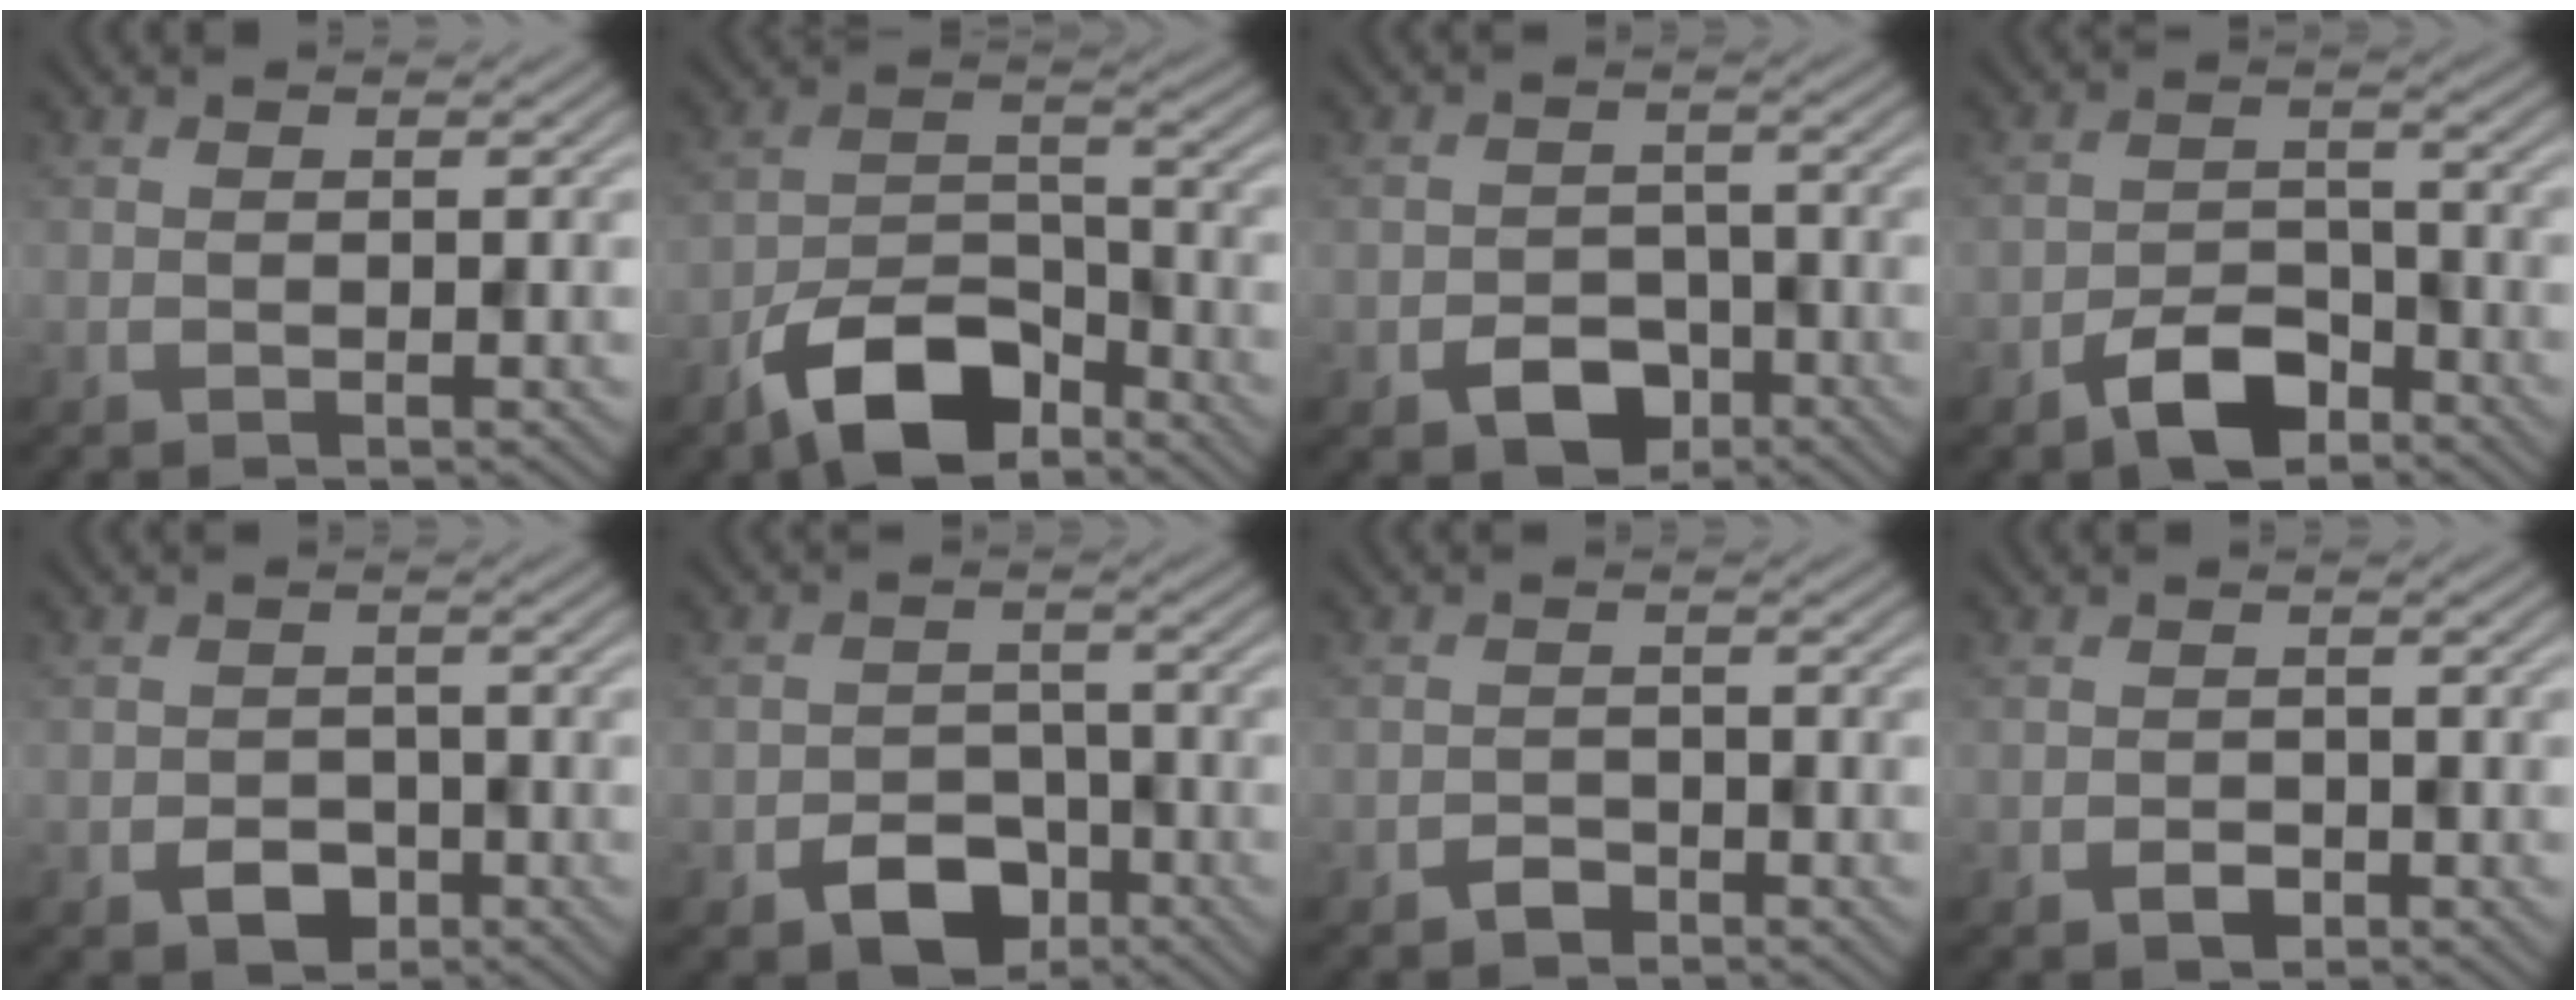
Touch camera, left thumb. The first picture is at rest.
{"total": 10.9, "force": [-7.3, 4.9, 6.4], "torque": [-0.114, -0.005, -0.149]}
{"total": 5.0, "force": [-2.7, 3.4, 2.5], "torque": [-0.040, -0.010, -0.053]}
{"total": 6.4, "force": [-4.2, 3.2, 3.5], "torque": [-0.059, 0.001, -0.088]}
{"total": 3.4, "force": [-1.7, 2.5, 1.6], "torque": [-0.026, -0.007, -0.034]}
{"total": 6.0, "force": [-3.4, 3.9, 3.0], "torque": [-0.048, -0.008, -0.067]}
{"total": 1.8, "force": [-1.4, 1.0, 0.6], "torque": [-0.007, 0.002, -0.030]}
{"total": 1.7, "force": [-0.9, 1.1, 0.8], "torque": [-0.013, -0.003, -0.020]}